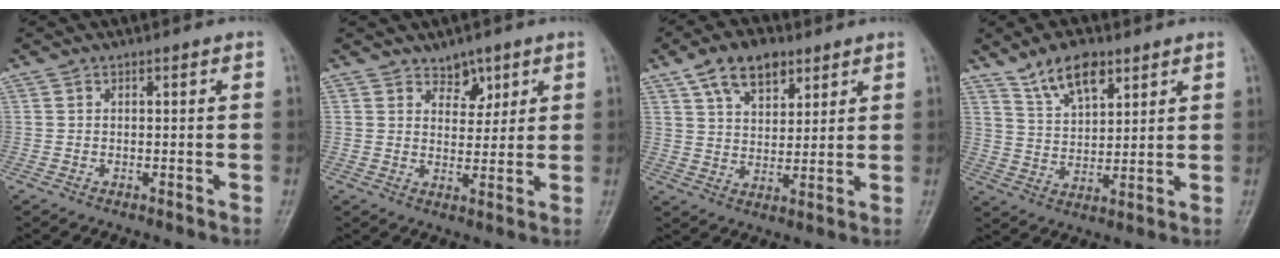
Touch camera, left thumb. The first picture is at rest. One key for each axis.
{"total": 5.8, "fx": 4.1, "fy": 3.1, "fz": 2.7, "tx": -0.015, "ty": -0.032, "tz": 0.071}
{"total": 9.4, "fx": 5.5, "fy": 5.4, "fz": 5.3, "tx": -0.063, "ty": -0.024, "tz": 0.097}
{"total": 8.7, "fx": 5.8, "fy": 4.1, "fz": 5.1, "tx": -0.070, "ty": -0.031, "tz": 0.109}